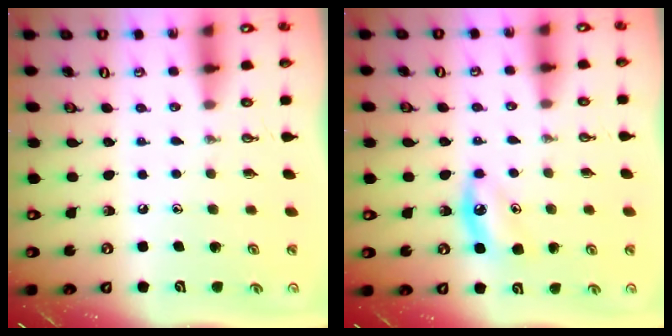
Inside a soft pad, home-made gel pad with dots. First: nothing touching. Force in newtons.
{"total": 6.0, "press": 5.9, "slide": 0.8}